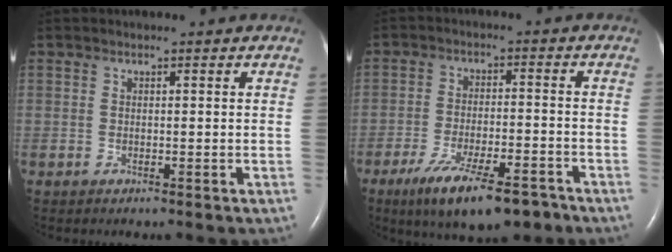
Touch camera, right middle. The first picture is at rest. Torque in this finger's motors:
{"motor_torque": [1.08, -1.06, 0.21, 0.09]}